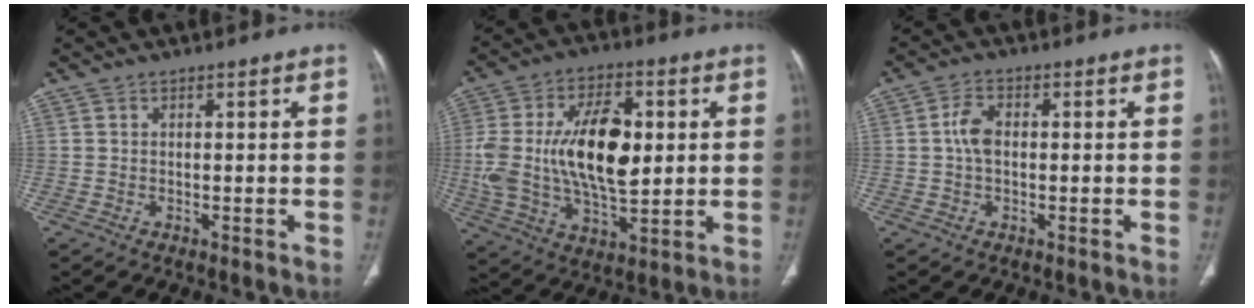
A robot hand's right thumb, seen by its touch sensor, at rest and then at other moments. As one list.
[{"total": 19.6, "force": [2.0, 9.9, 16.8], "torque": [-0.296, -0.001, 0.037]}, {"total": 3.9, "force": [0.0, 2.4, 3.0], "torque": [-0.062, 0.008, -0.004]}]